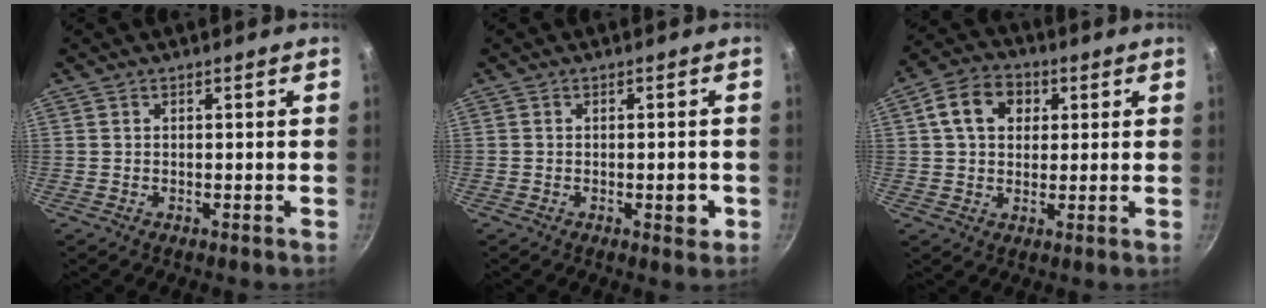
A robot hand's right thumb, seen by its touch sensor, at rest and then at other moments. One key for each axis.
{"total": 3.2, "fx": -0.9, "fy": 1.4, "fz": 2.7, "tx": -0.023, "ty": 0.006, "tz": -0.011}
{"total": 9.4, "fx": 2.7, "fy": 7.1, "fz": 5.6, "tx": -0.074, "ty": 0.011, "tz": 0.034}